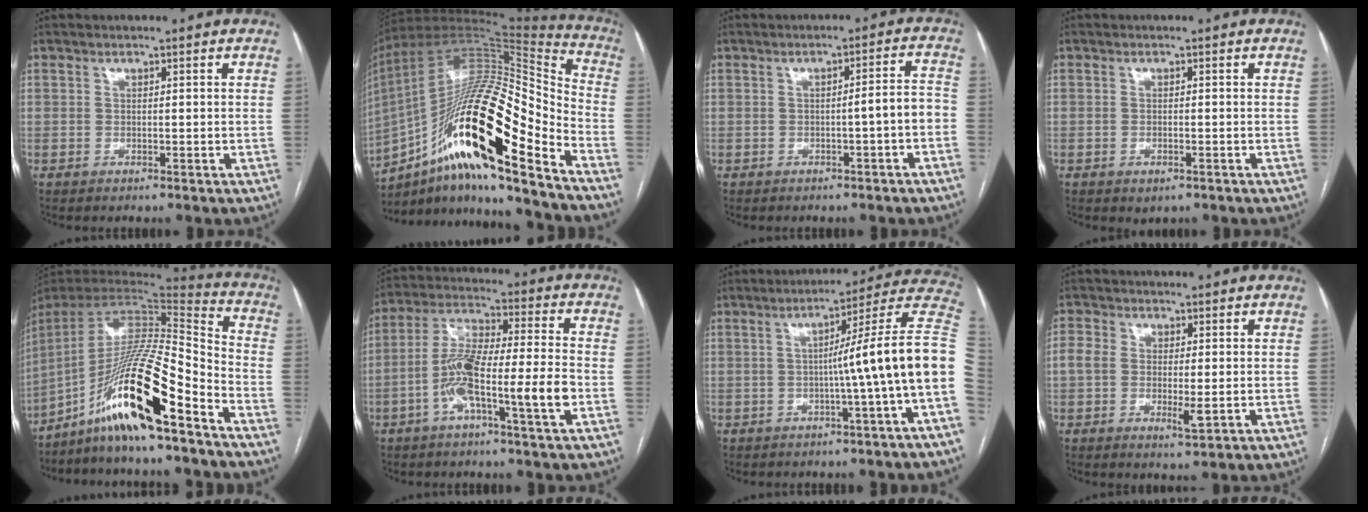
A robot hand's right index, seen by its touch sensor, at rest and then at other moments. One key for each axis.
{"total": 28.8, "fx": -14.3, "fy": 4.8, "fz": 24.5, "tx": -0.426, "ty": -0.004, "tz": -0.249}
{"total": 4.0, "fx": -1.6, "fy": 0.0, "fz": 3.7, "tx": -0.041, "ty": 0.015, "tz": -0.023}
{"total": 1.7, "fx": -0.9, "fy": 0.9, "fz": 1.2, "tx": -0.018, "ty": -0.001, "tz": -0.004}
{"total": 20.4, "fx": -12.8, "fy": 0.6, "fz": 15.8, "tx": -0.315, "ty": -0.008, "tz": -0.237}
{"total": 12.2, "fx": -4.1, "fy": 0.6, "fz": 11.5, "tx": -0.224, "ty": 0.012, "tz": -0.080}
{"total": 13.4, "fx": -1.8, "fy": -2.6, "fz": 13.0, "tx": -0.151, "ty": 0.026, "tz": -0.037}
{"total": 5.2, "fx": -0.4, "fy": 2.5, "fz": 4.5, "tx": -0.087, "ty": -0.006, "tz": -0.007}